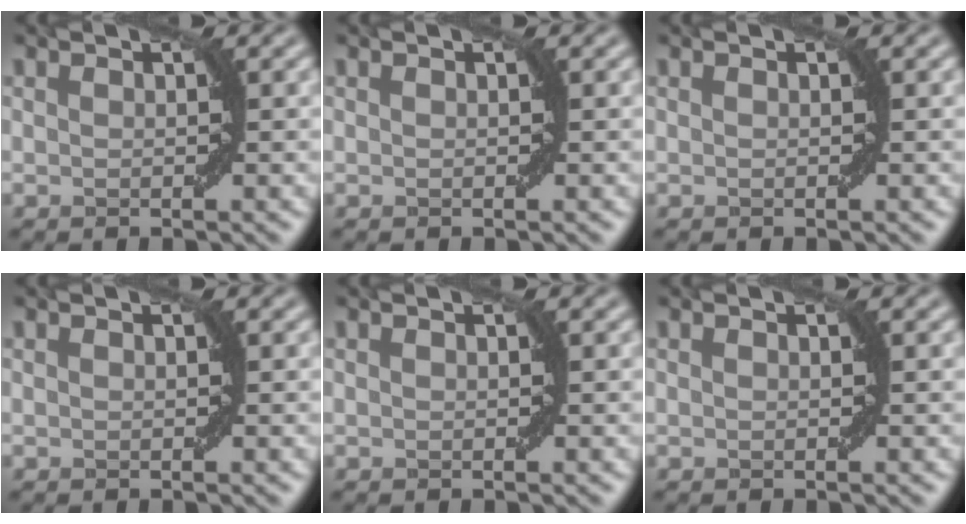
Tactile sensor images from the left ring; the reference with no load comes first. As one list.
[{"total": 0.0}, {"total": 0.0}, {"total": 0.0}, {"total": 0.0}, {"total": 0.0}]